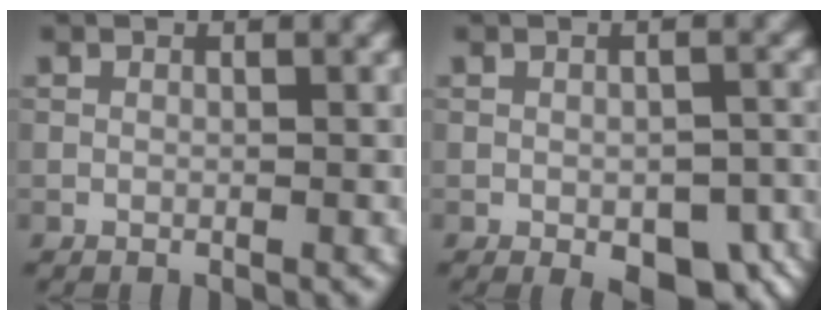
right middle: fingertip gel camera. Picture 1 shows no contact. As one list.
[{"total": 6.3, "force": [-3.1, 2.9, 4.6], "torque": [-0.053, -0.016, -0.028]}]